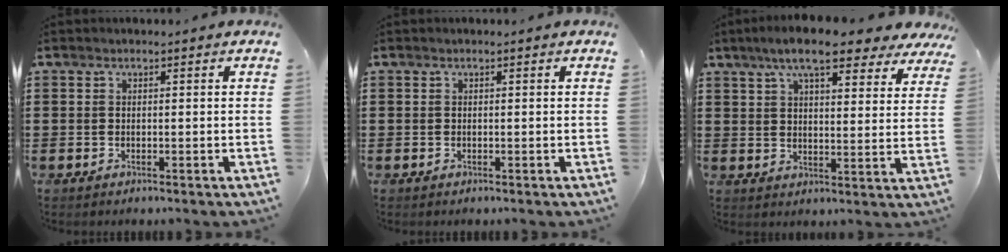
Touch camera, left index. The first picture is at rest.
{"total": 0.0}
{"total": 9.4, "force": [7.4, 1.7, 5.5], "torque": [-0.111, -0.016, 0.132]}